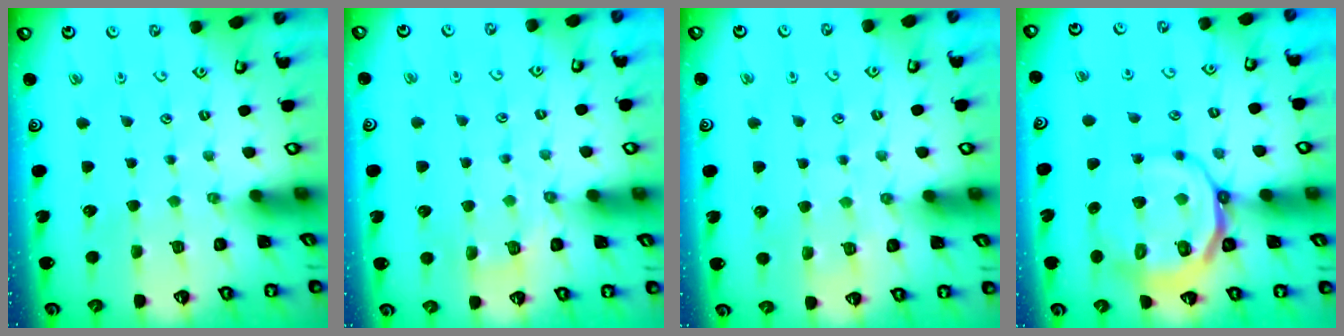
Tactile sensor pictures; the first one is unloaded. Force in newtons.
{"total": 4.8, "press": 4.5, "slide": 1.5}
{"total": 4.9, "press": 4.8, "slide": 0.6}
{"total": 11.0, "press": 10.6, "slide": 2.7}